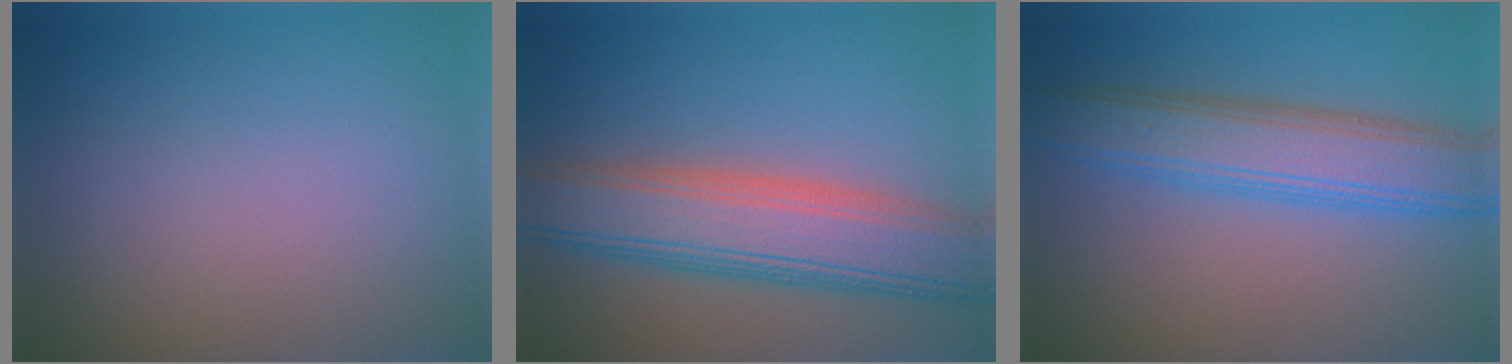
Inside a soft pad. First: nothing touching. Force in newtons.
{"total": 8.6, "press": 8.6, "slide": 0.3}
{"total": 6.4, "press": 6.4, "slide": 0.2}